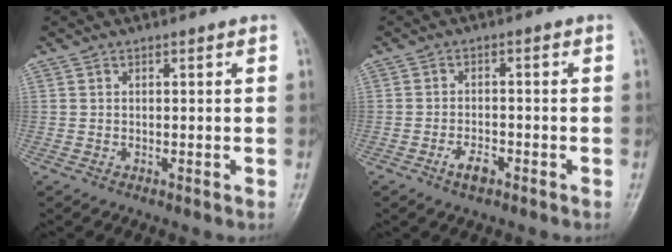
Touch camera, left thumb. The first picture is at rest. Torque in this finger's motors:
{"motor_torque": [-0.45, 0.52, 0.13, 0.06, 0.00]}